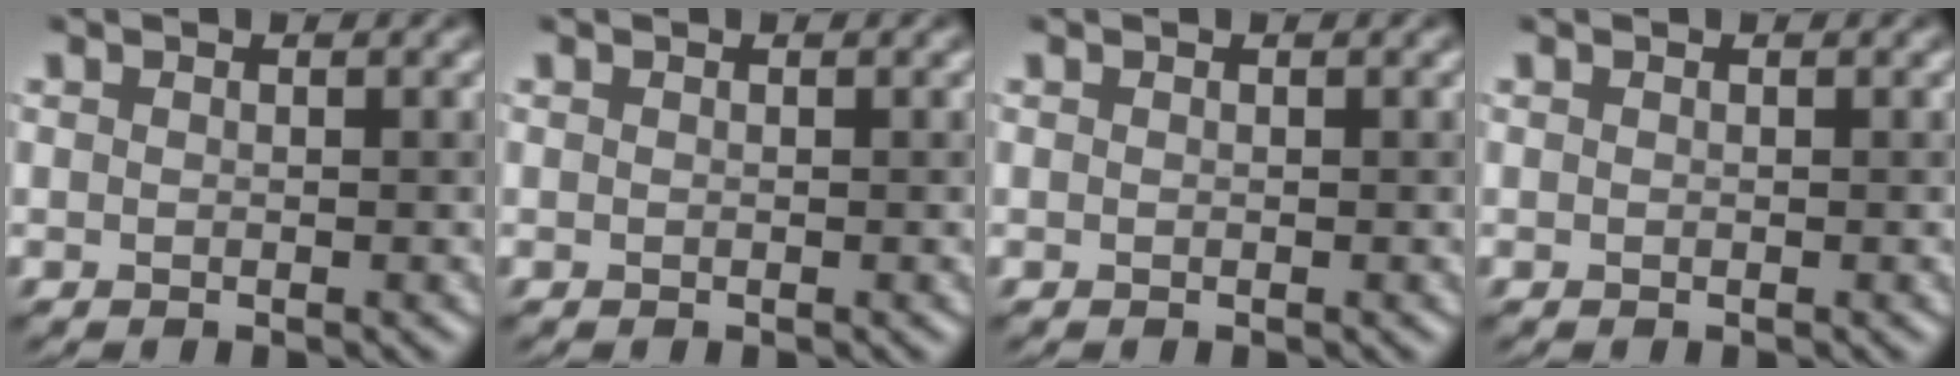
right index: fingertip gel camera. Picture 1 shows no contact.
{"total": 0.0}
{"total": 0.0}
{"total": 0.0}